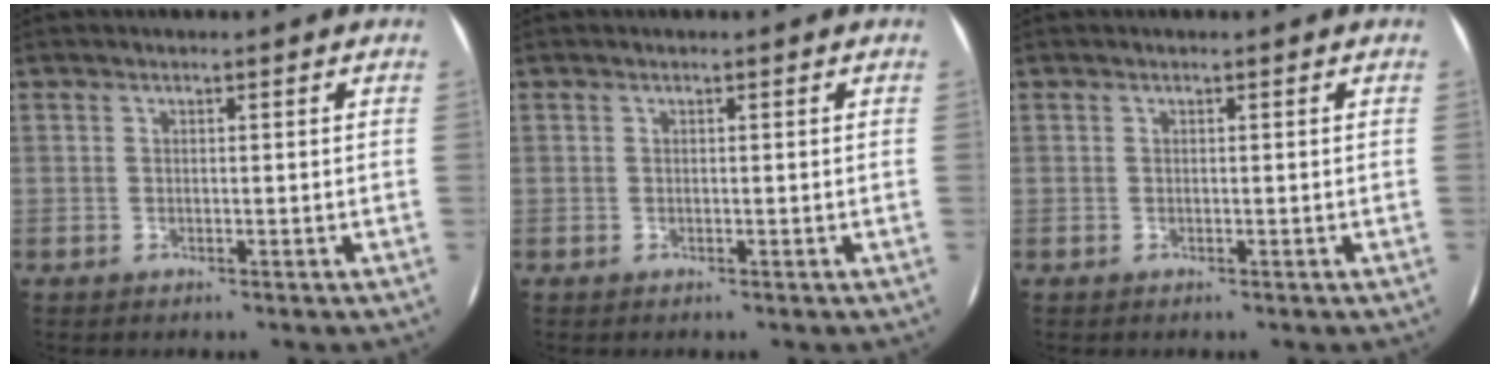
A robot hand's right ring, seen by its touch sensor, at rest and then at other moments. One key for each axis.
{"total": 0.0}
{"total": 0.0}